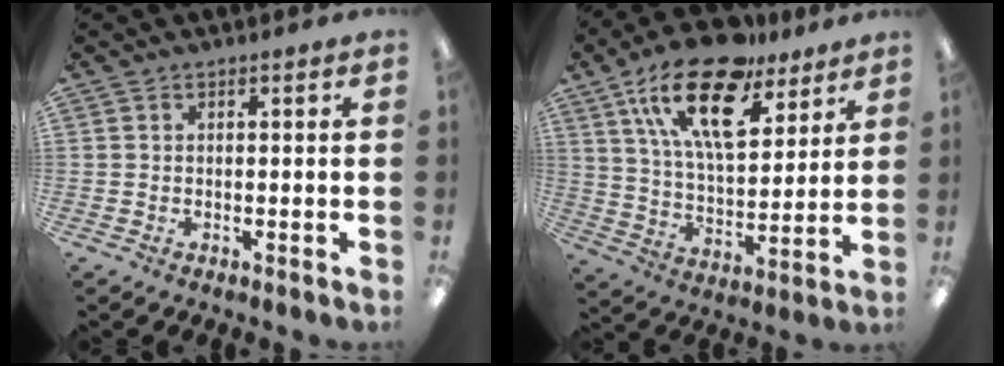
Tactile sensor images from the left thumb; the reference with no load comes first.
{"total": 21.7, "force": [13.2, 10.0, 13.9], "torque": [-0.237, -0.059, 0.231]}